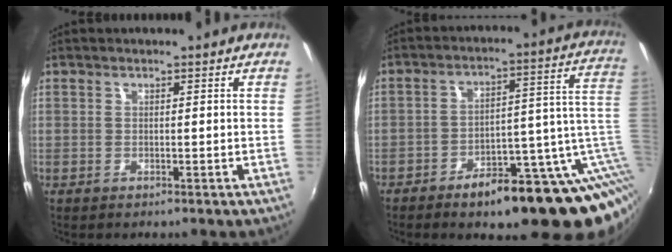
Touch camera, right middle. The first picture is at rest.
{"total": 19.0, "force": [-9.1, 5.9, 15.6], "torque": [-0.183, 0.003, -0.119]}